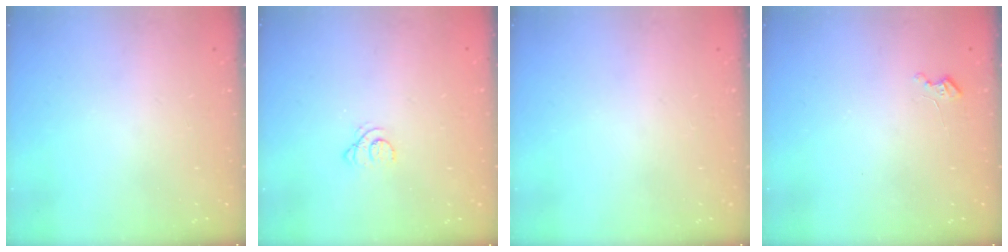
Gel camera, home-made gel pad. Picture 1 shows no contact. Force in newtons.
{"total": 1.7, "press": 1.7, "slide": 0.2}
{"total": 0.0}
{"total": 2.6, "press": 2.6, "slide": 0.3}